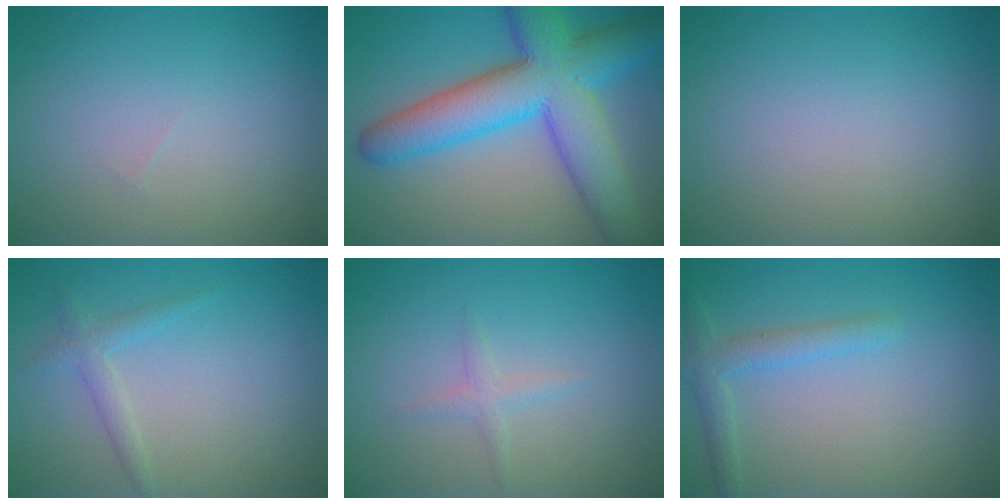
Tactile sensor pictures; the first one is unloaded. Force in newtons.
{"total": 11.2, "press": 11.2, "slide": 0.1}
{"total": 0.0}
{"total": 1.6, "press": 1.6, "slide": 0.1}
{"total": 1.1, "press": 1.1, "slide": 0.0}
{"total": 2.3, "press": 2.3, "slide": 0.1}